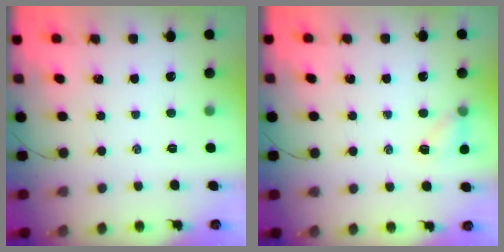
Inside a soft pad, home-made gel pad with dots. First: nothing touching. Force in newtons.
{"total": 6.0, "press": 5.8, "slide": 1.5}